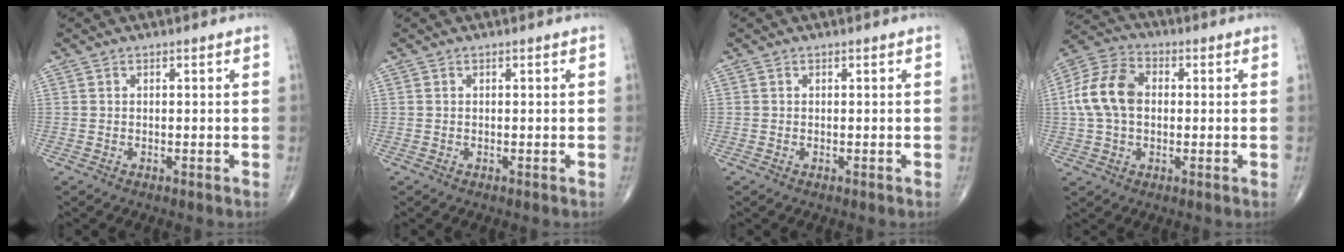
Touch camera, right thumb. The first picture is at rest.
{"total": 0.0}
{"total": 0.0}
{"total": 11.5, "force": [0.7, 7.9, 8.3], "torque": [-0.166, 0.028, 0.005]}